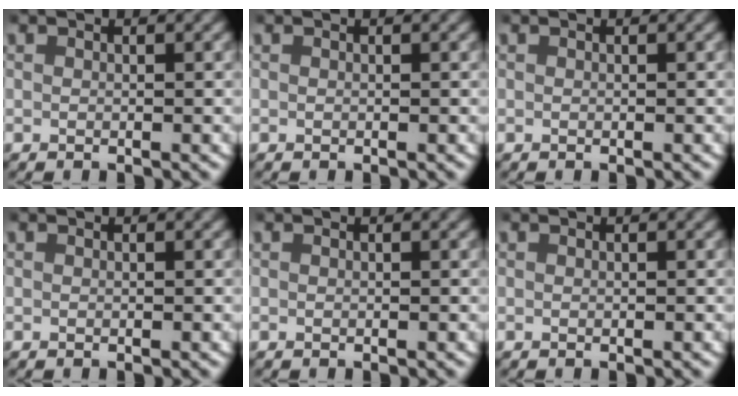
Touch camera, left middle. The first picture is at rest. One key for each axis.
{"total": 0.0}
{"total": 0.0}
{"total": 0.0}
{"total": 0.0}
{"total": 0.0}